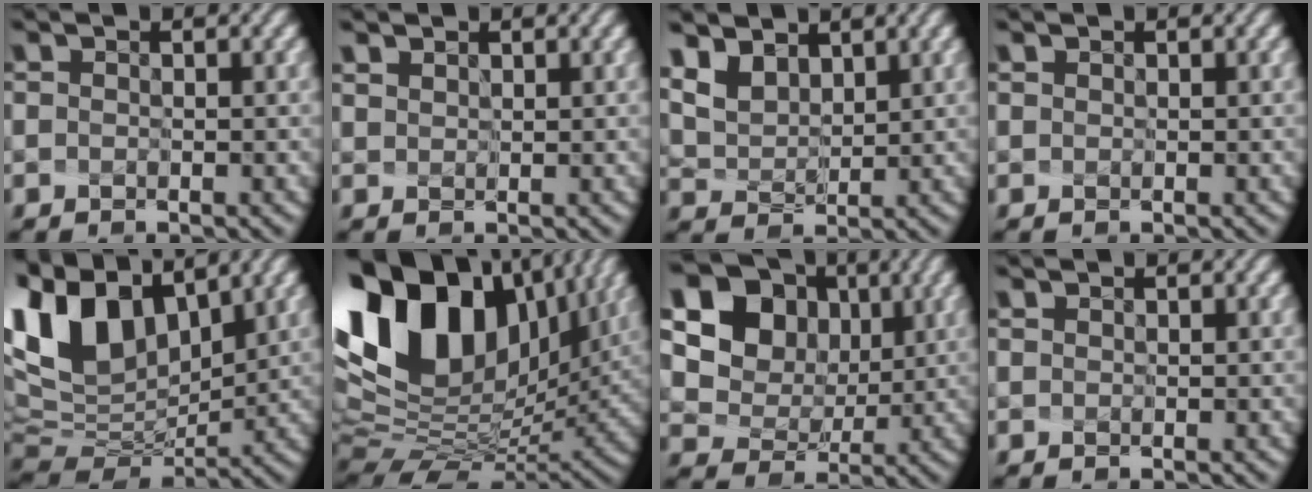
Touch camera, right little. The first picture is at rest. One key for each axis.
{"total": 1.6, "fx": 1.3, "fy": 0.8, "fz": 0.4, "tx": -0.029, "ty": 0.006, "tz": 0.031}
{"total": 6.8, "fx": 4.9, "fy": 3.9, "fz": 2.6, "tx": -0.101, "ty": -0.001, "tz": 0.103}
{"total": 0.0}
{"total": 10.6, "fx": 5.5, "fy": 6.2, "fz": 6.7, "tx": -0.162, "ty": 0.014, "tz": 0.115}
{"total": 15.4, "fx": 6.0, "fy": 9.4, "fz": 10.7, "tx": -0.213, "ty": 0.019, "tz": 0.118}
{"total": 13.1, "fx": 5.0, "fy": 10.9, "fz": 5.3, "tx": -0.133, "ty": 0.005, "tz": 0.116}
{"total": 0.0}